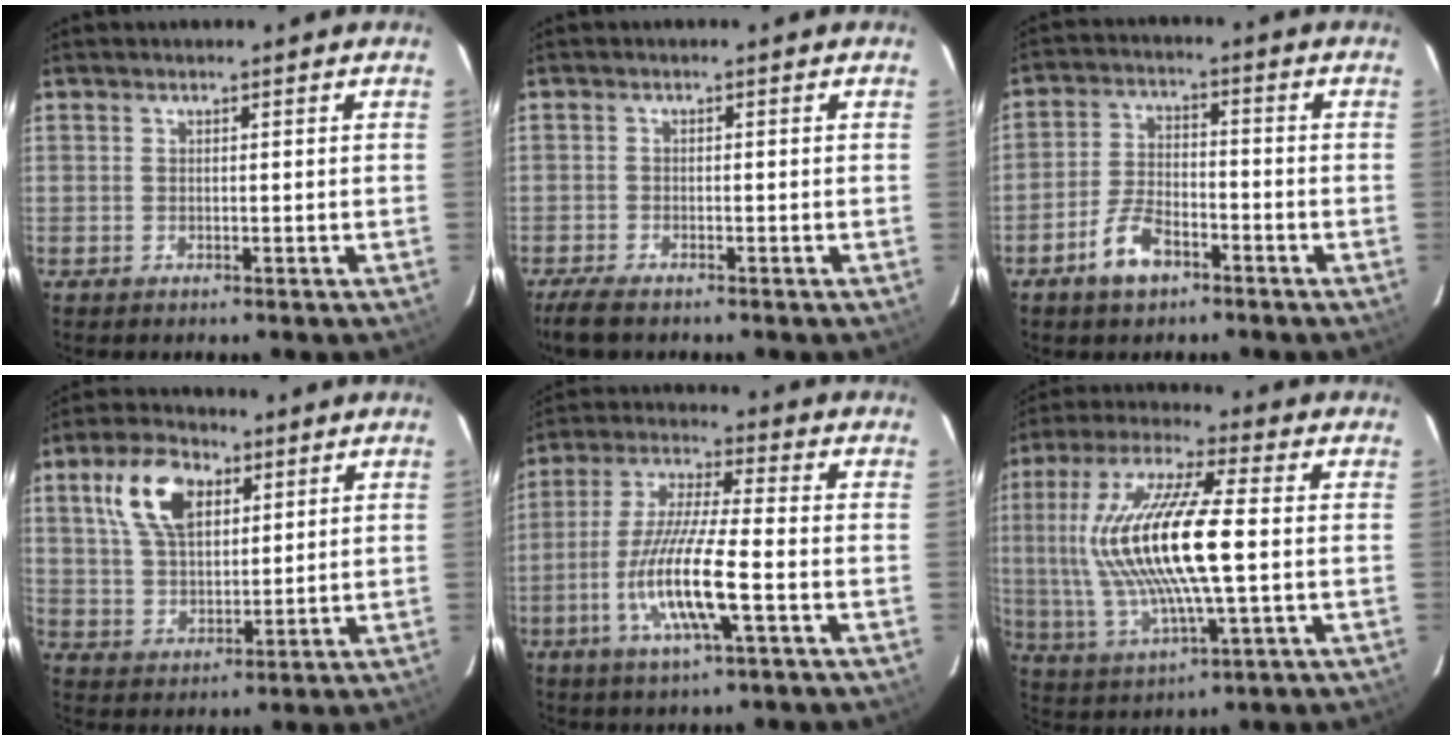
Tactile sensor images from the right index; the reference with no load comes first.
{"total": 4.2, "force": [-3.4, 1.0, 2.3], "torque": [-0.060, -0.014, -0.067]}
{"total": 7.4, "force": [-4.6, 3.5, 4.7], "torque": [-0.100, 0.007, -0.083]}
{"total": 11.9, "force": [5.2, 6.7, 8.4], "torque": [-0.161, 0.028, 0.101]}
{"total": 13.3, "force": [-4.2, 1.2, 12.6], "torque": [-0.257, -0.009, -0.080]}
{"total": 19.4, "force": [0.9, 4.6, 18.8], "torque": [-0.369, 0.002, 0.021]}